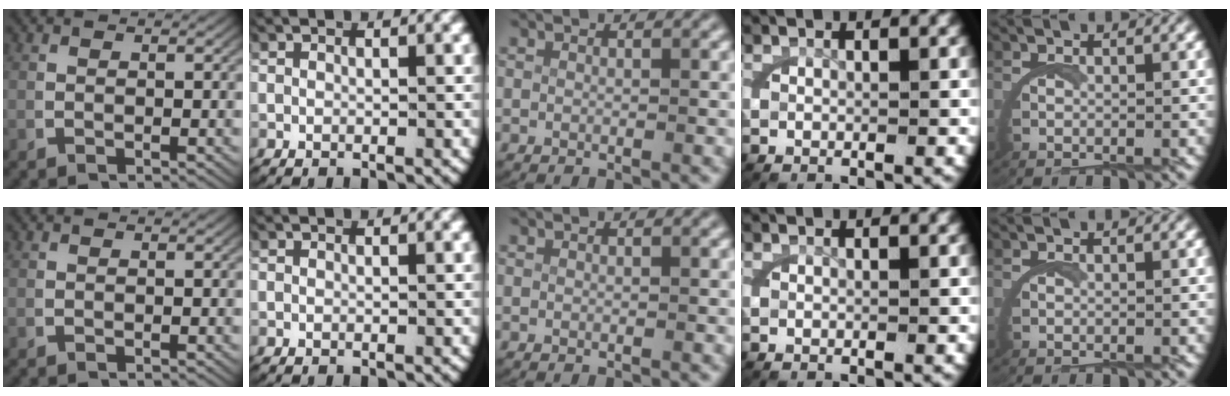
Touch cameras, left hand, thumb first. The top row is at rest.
{}